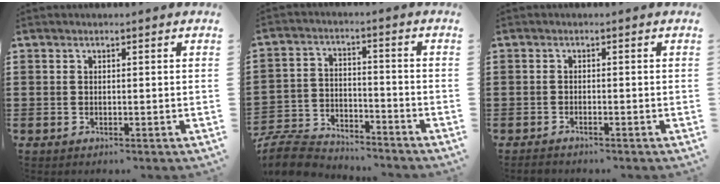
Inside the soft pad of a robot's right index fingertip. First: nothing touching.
{"total": 8.0, "force": [-7.7, 1.8, 1.3], "torque": [-0.036, 0.019, -0.155]}
{"total": 1.0, "force": [-1.0, 0.1, 0.2], "torque": [-0.007, -0.002, -0.018]}